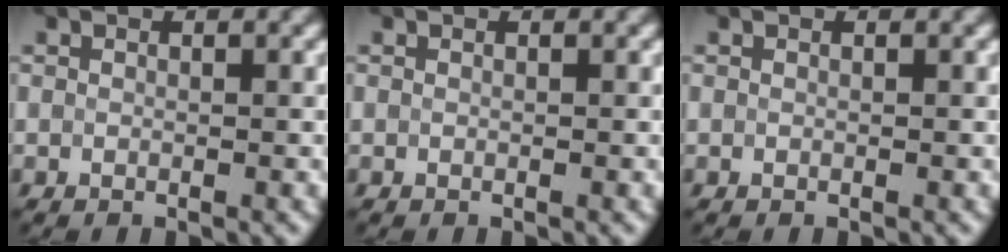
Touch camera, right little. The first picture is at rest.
{"total": 0.0}
{"total": 0.0}